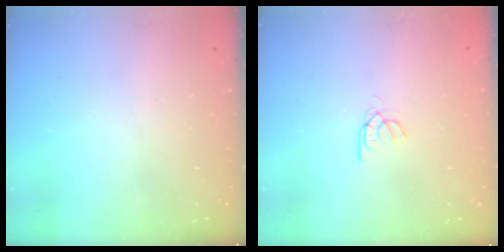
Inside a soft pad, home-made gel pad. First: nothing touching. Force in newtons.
{"total": 2.6, "press": 2.6, "slide": 0.2}